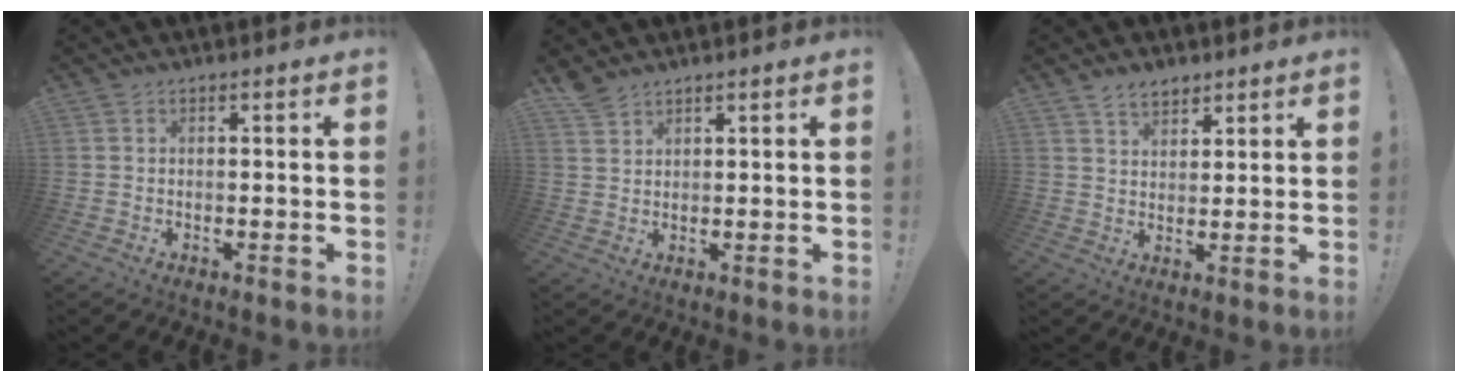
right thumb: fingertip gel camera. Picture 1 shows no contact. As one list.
[{"total": 3.3, "force": [2.9, 1.0, 1.2], "torque": [-0.027, -0.017, 0.057]}, {"total": 5.2, "force": [4.0, 2.9, 1.6], "torque": [-0.015, -0.025, 0.073]}]